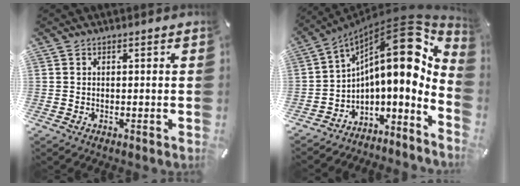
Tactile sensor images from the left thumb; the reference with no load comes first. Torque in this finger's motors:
{"motor_torque": [-0.40, 2.82, 0.95, -0.15, 0.60]}